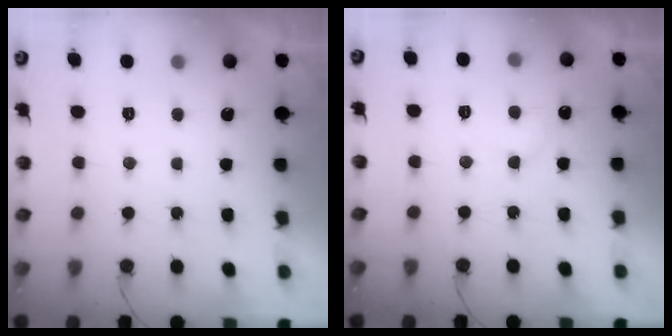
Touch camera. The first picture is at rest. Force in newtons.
{"total": 5.9, "press": 5.9, "slide": 0.4}